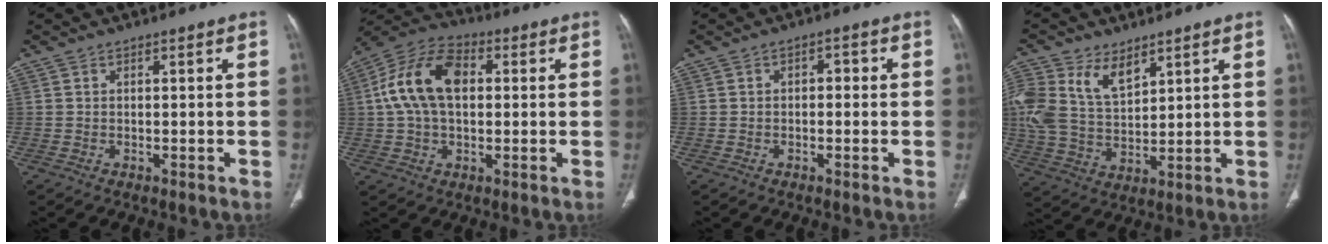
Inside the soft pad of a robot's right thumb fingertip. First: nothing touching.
{"total": 14.4, "force": [2.1, 9.0, 11.1], "torque": [-0.209, 0.029, 0.031]}
{"total": 2.3, "force": [0.1, 1.4, 1.8], "torque": [-0.015, 0.010, -0.006]}
{"total": 14.3, "force": [7.0, 8.6, 9.1], "torque": [-0.191, -0.017, 0.146]}